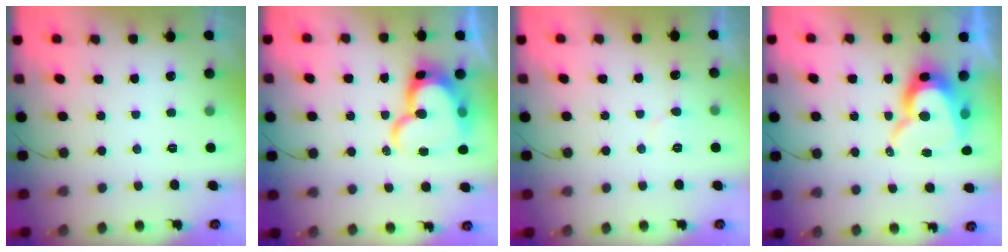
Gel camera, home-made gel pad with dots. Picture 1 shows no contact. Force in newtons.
{"total": 18.9, "press": 18.8, "slide": 1.6}
{"total": 5.0, "press": 5.0, "slide": 0.3}
{"total": 14.7, "press": 14.6, "slide": 0.9}